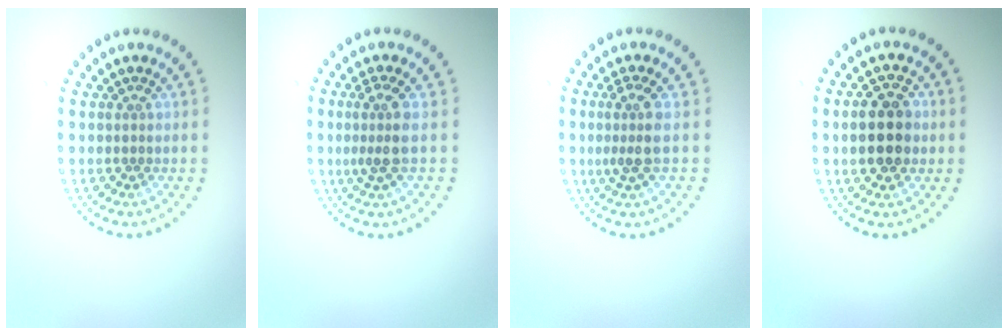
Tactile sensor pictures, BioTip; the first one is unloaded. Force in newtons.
{"total": 2.6, "press": 1.9, "slide": 1.7}
{"total": 2.6, "press": 1.9, "slide": 1.7}
{"total": 4.6, "press": 4.6, "slide": 0.2}